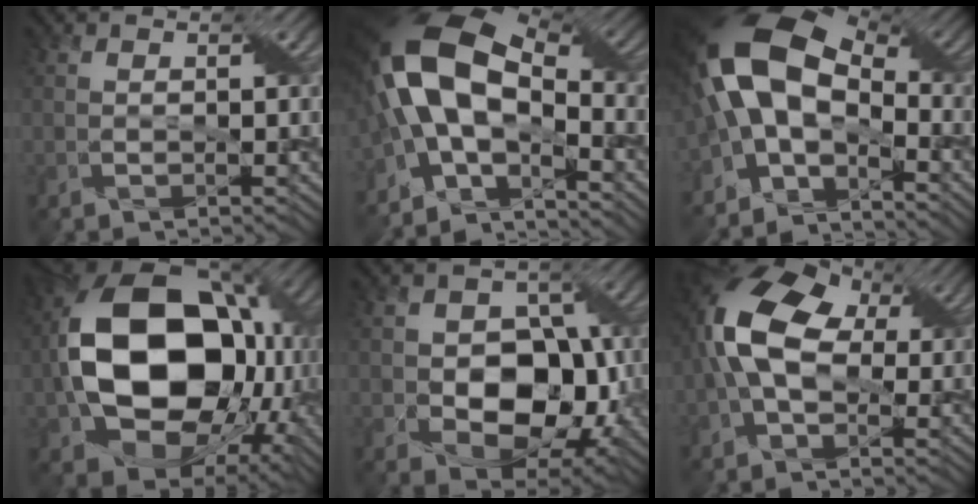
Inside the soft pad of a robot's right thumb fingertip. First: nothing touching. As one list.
[{"total": 15.4, "force": [-2.3, 7.7, 13.1], "torque": [-0.262, 0.007, -0.050]}, {"total": 14.3, "force": [-1.6, 8.2, 11.6], "torque": [-0.239, 0.008, -0.042]}, {"total": 19.7, "force": [-0.6, 14.4, 13.4], "torque": [-0.298, -0.031, 0.006]}, {"total": 10.6, "force": [-2.0, 8.0, 6.7], "torque": [-0.086, -0.002, -0.038]}, {"total": 11.7, "force": [0.8, 7.4, 9.0], "torque": [-0.213, 0.016, -0.007]}]